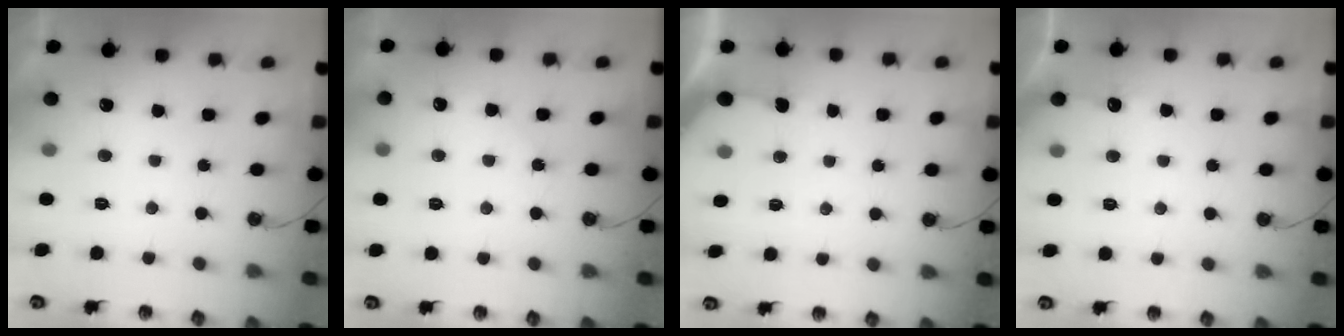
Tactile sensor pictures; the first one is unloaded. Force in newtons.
{"total": 3.7, "press": 3.7, "slide": 0.6}
{"total": 2.7, "press": 2.7, "slide": 0.3}
{"total": 4.5, "press": 4.5, "slide": 0.5}